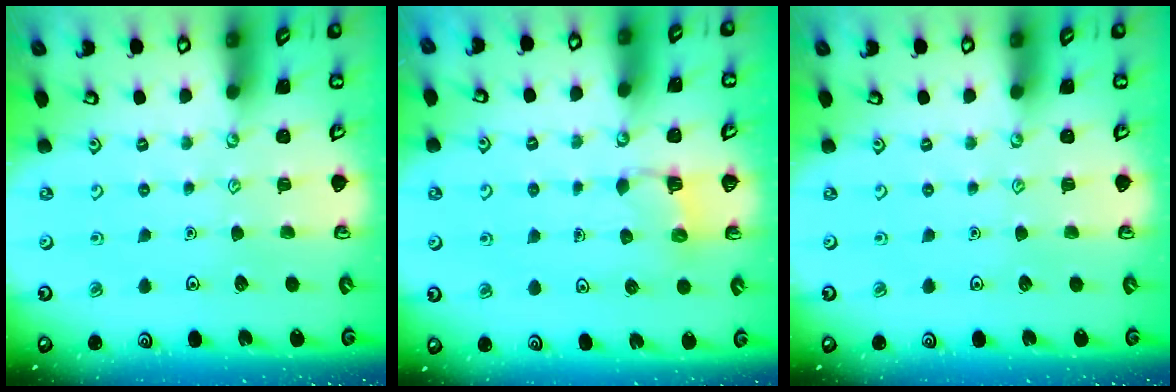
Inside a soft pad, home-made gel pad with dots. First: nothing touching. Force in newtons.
{"total": 3.4, "press": 3.3, "slide": 0.6}
{"total": 0.0}